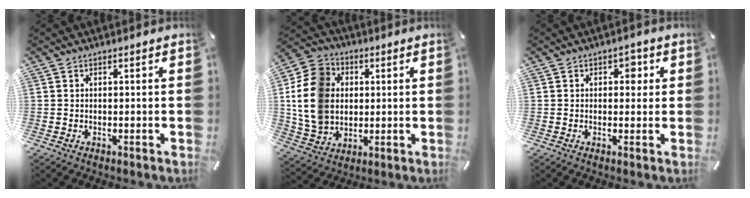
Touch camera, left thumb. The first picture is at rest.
{"total": 14.7, "force": [1.0, 12.5, 7.6], "torque": [-0.180, 0.012, 0.017]}
{"total": 2.8, "force": [0.7, 2.0, 1.8], "torque": [0.001, -0.006, -0.001]}